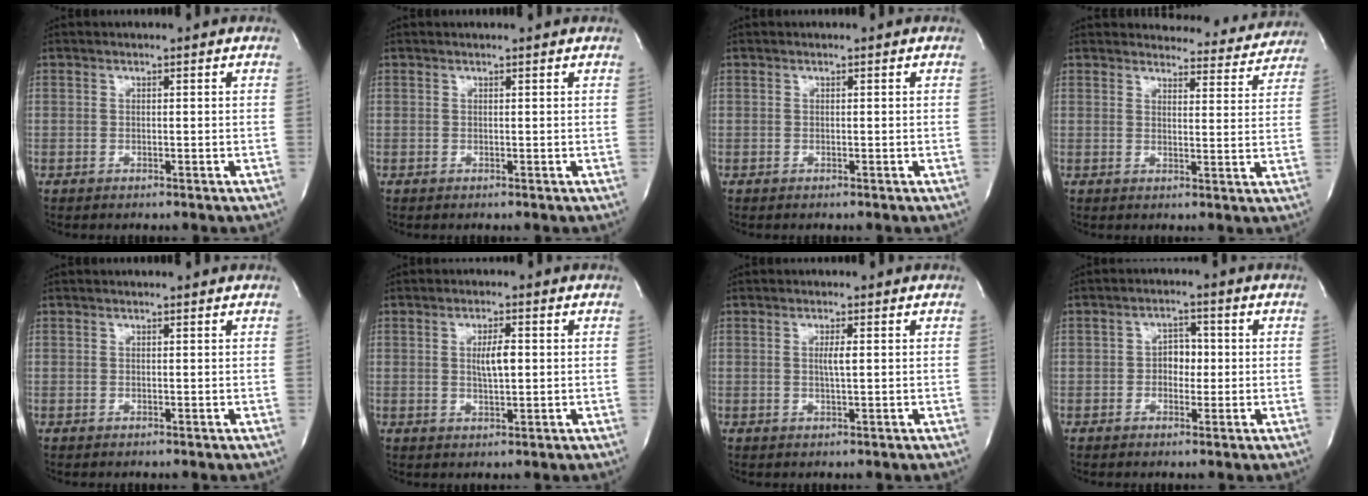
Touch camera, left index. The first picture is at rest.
{"total": 1.6, "force": [1.5, 0.0, 0.4], "torque": [-0.011, 0.008, 0.017]}
{"total": 0.0}
{"total": 11.0, "force": [10.7, 2.5, 0.8], "torque": [0.019, -0.025, 0.107]}
{"total": 1.3, "force": [1.2, 0.1, 0.2], "torque": [-0.009, 0.009, 0.013]}
{"total": 3.6, "force": [0.5, 0.9, 3.5], "torque": [-0.061, 0.000, 0.009]}
{"total": 1.7, "force": [0.3, 0.0, 1.7], "torque": [-0.036, 0.000, 0.005]}
{"total": 3.3, "force": [-0.2, 2.3, 2.4], "torque": [-0.033, 0.010, -0.005]}